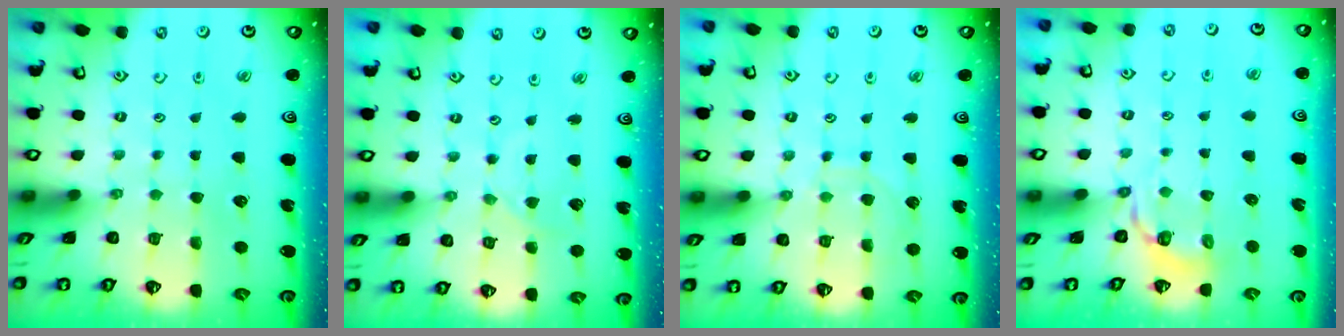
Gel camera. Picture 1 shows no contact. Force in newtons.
{"total": 0.6, "press": 0.5, "slide": 0.2}
{"total": 7.2, "press": 7.2, "slide": 0.6}
{"total": 3.3, "press": 2.1, "slide": 2.6}